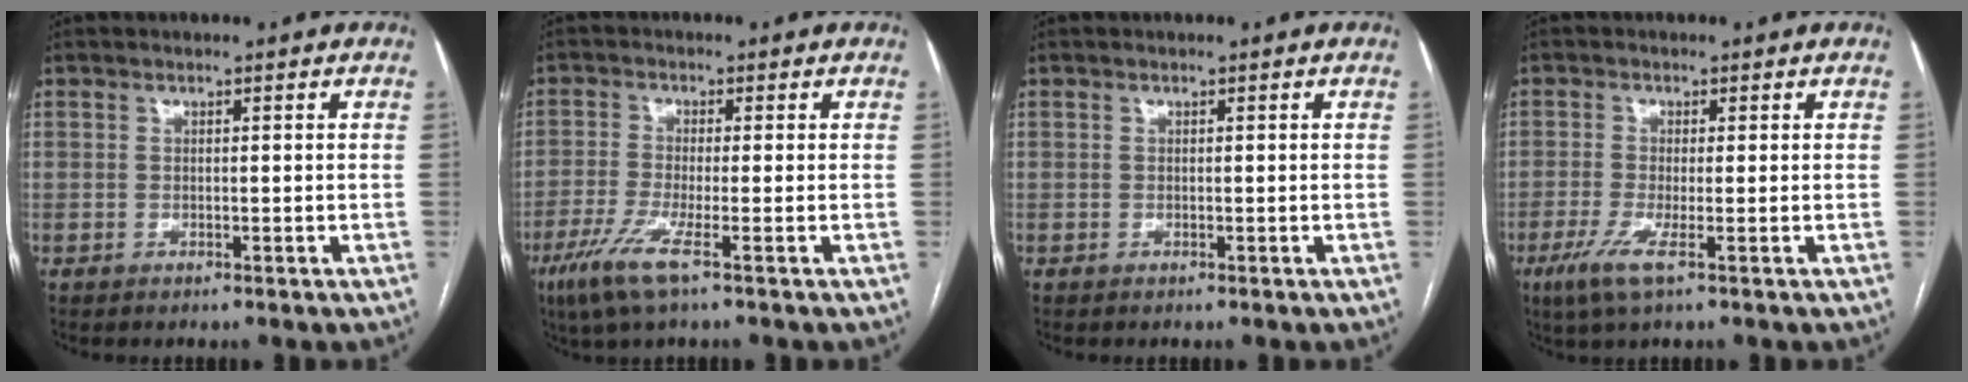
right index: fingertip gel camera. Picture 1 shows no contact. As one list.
[{"total": 6.1, "force": [-3.4, 0.1, 5.1], "torque": [-0.107, -0.018, -0.070]}, {"total": 0.0}, {"total": 4.4, "force": [-2.1, 0.1, 3.8], "torque": [-0.079, -0.014, -0.043]}]